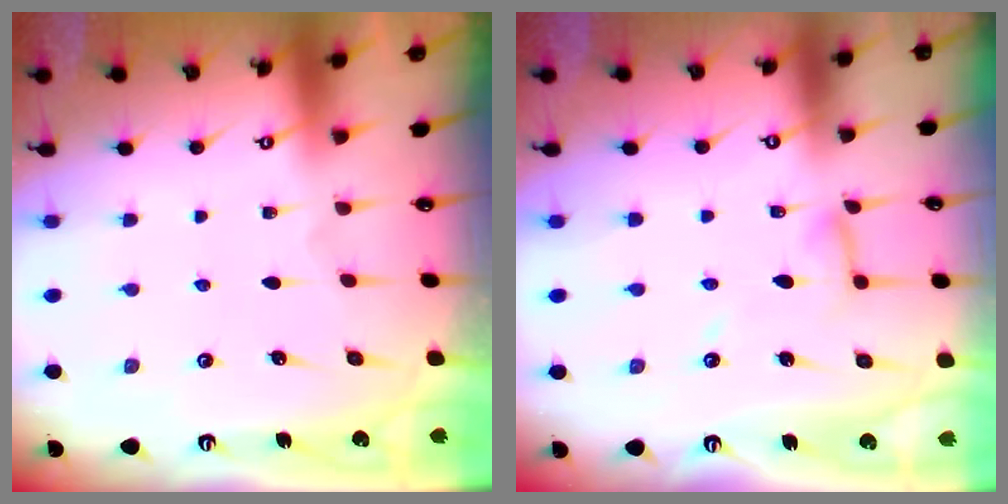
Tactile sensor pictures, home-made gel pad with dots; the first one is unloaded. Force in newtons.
{"total": 6.1, "press": 6.1, "slide": 0.3}